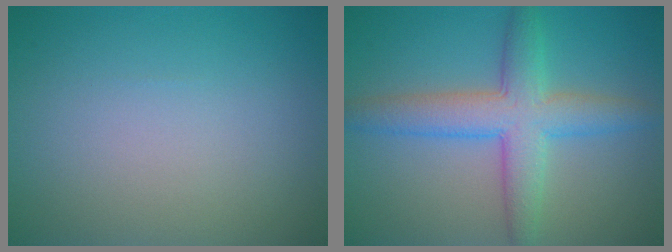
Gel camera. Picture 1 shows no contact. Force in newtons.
{"total": 5.6, "press": 5.6, "slide": 0.2}